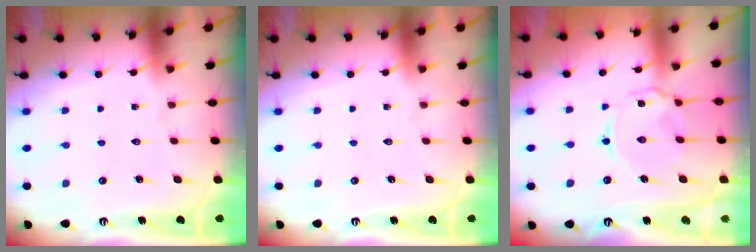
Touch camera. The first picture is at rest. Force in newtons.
{"total": 0.0}
{"total": 4.2, "press": 4.2, "slide": 0.2}